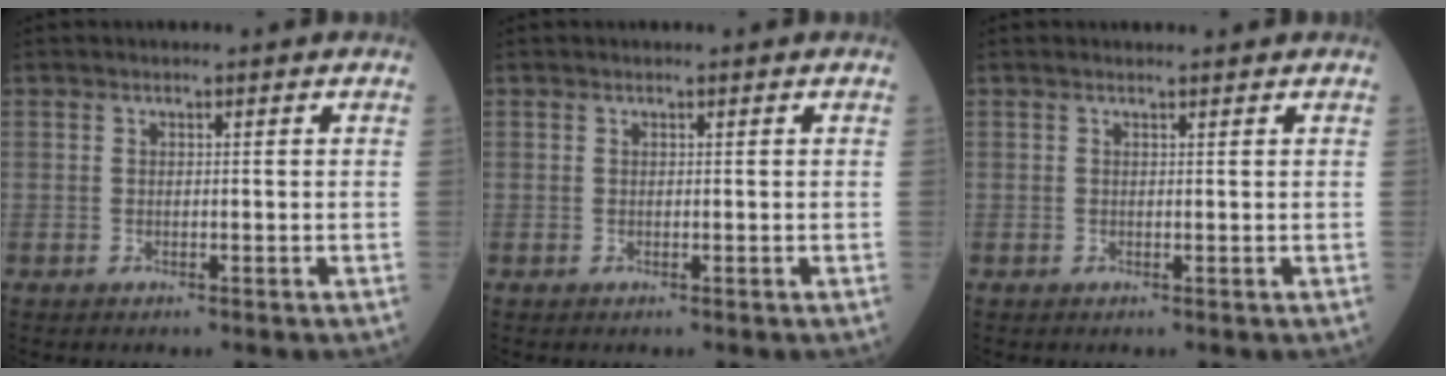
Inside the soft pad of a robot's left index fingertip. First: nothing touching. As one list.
[{"total": 0.0}, {"total": 1.4, "force": [1.3, 0.2, 0.3], "torque": [-0.006, 0.011, 0.020]}]